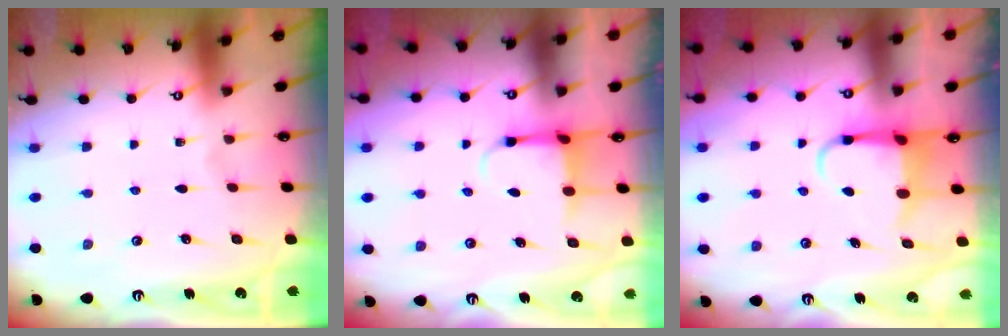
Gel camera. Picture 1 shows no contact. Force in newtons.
{"total": 3.9, "press": 3.7, "slide": 1.2}
{"total": 4.7, "press": 4.7, "slide": 0.2}